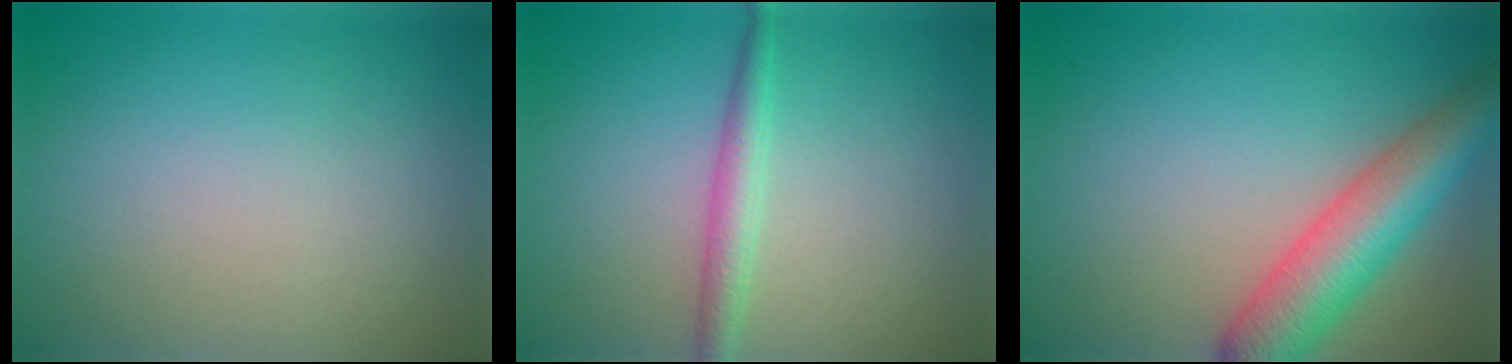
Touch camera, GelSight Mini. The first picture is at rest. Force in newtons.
{"total": 2.4, "press": 2.4, "slide": 0.0}
{"total": 7.4, "press": 7.4, "slide": 0.4}